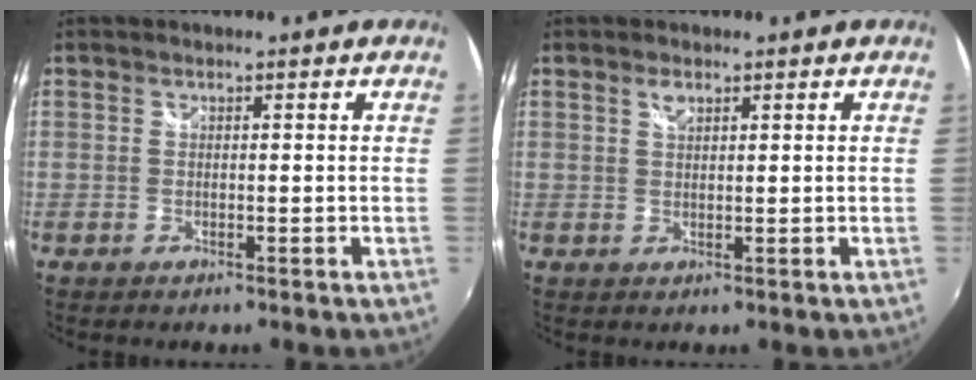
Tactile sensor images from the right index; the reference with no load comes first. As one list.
[{"total": 1.6, "force": [1.0, 0.8, 1.0], "torque": [-0.018, 0.003, 0.017]}]